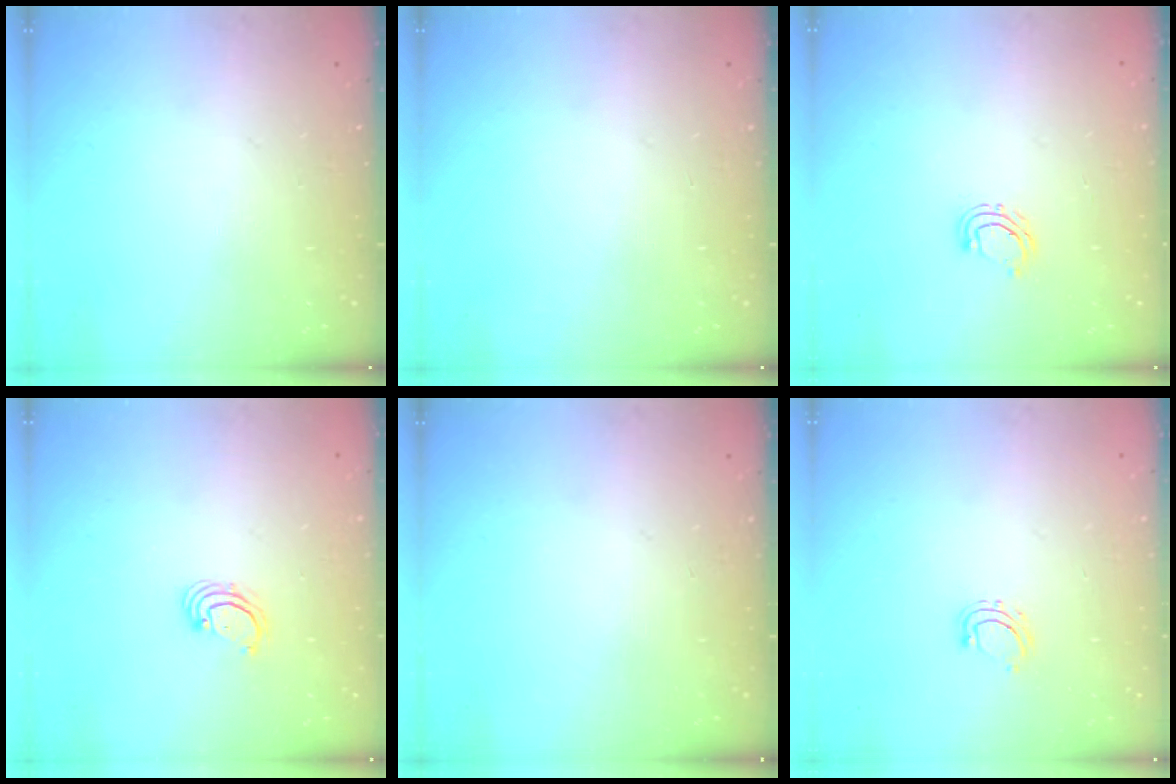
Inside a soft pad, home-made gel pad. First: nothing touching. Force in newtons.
{"total": 0.0}
{"total": 5.6, "press": 5.4, "slide": 1.4}
{"total": 2.6, "press": 2.6, "slide": 0.3}
{"total": 0.0}
{"total": 5.3, "press": 5.2, "slide": 1.1}